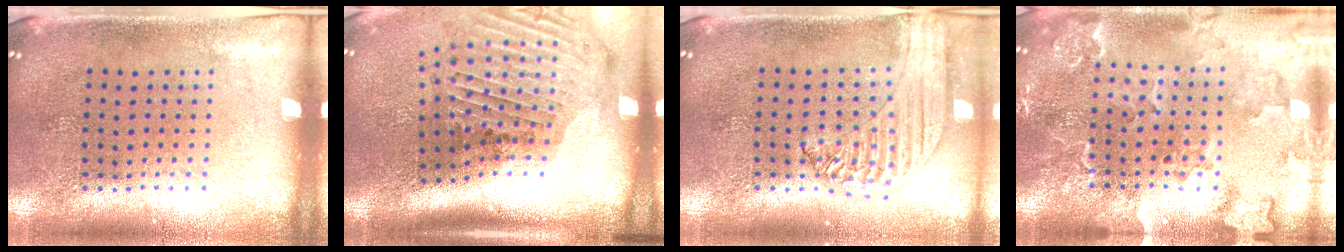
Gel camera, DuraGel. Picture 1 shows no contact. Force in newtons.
{"total": 2.4, "press": 1.8, "slide": 1.6}
{"total": 1.5, "press": 1.4, "slide": 0.3}
{"total": 2.6, "press": 2.3, "slide": 1.1}